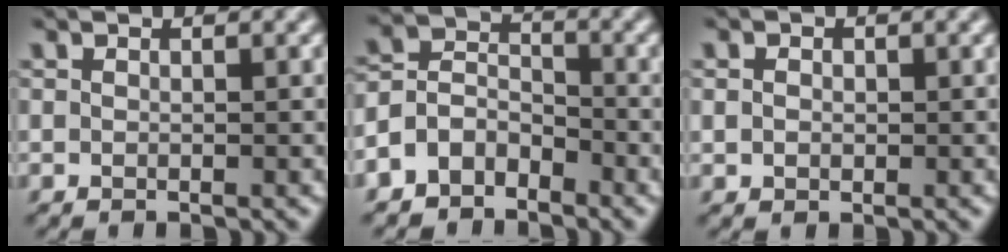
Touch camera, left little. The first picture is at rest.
{"total": 4.1, "force": [-2.8, 2.7, 1.1], "torque": [-0.010, 0.011, -0.066]}
{"total": 1.2, "force": [0.2, 1.1, 0.6], "torque": [-0.012, 0.007, 0.001]}